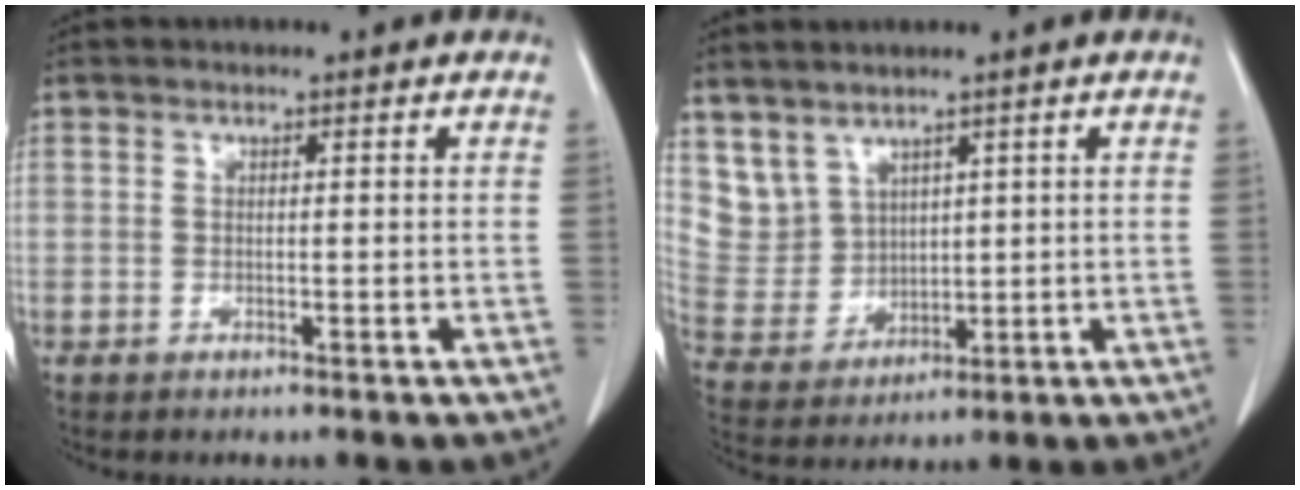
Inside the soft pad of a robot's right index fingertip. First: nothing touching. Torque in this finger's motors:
{"motor_torque": [-0.23, 0.43, -0.01, -0.01]}